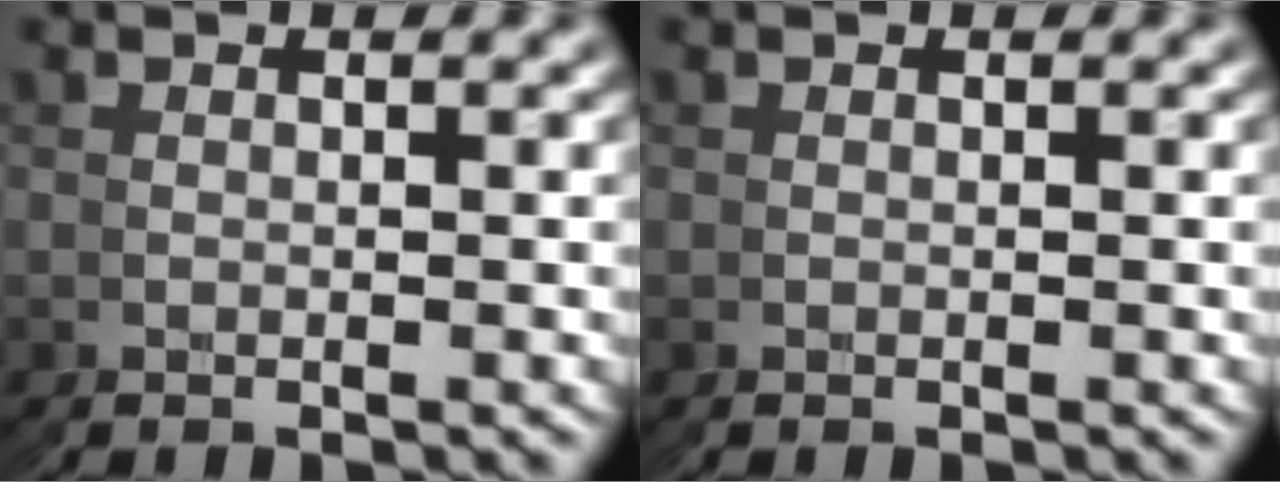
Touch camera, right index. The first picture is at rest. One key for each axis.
{"total": 0.0}